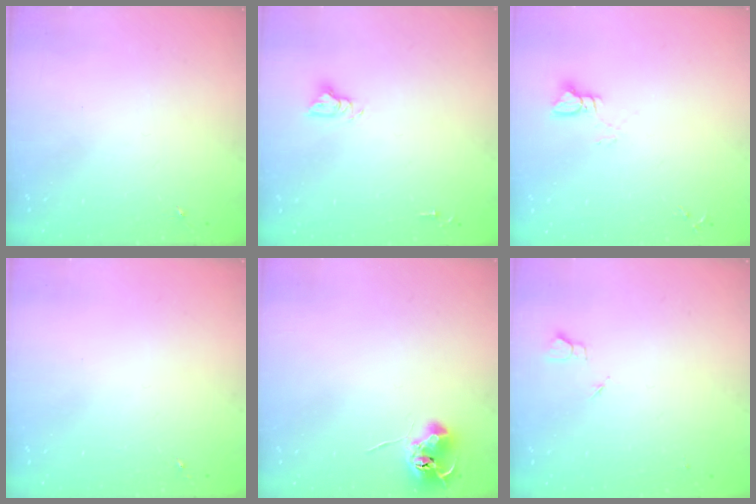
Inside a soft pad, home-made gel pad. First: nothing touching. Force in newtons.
{"total": 4.8, "press": 4.8, "slide": 0.4}
{"total": 3.8, "press": 3.8, "slide": 0.5}
{"total": 0.0}
{"total": 7.8, "press": 7.8, "slide": 0.8}
{"total": 2.7, "press": 2.6, "slide": 0.3}